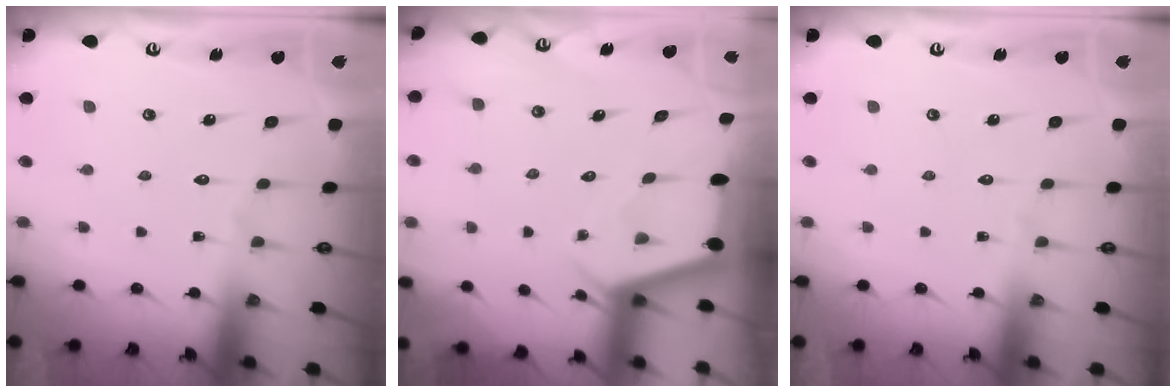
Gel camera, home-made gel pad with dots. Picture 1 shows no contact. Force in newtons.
{"total": 2.2, "press": 2.2, "slide": 0.3}
{"total": 0.0}